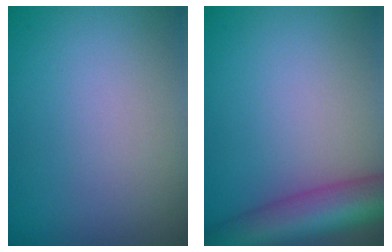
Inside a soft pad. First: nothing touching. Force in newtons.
{"total": 7.8, "press": 7.8, "slide": 0.4}